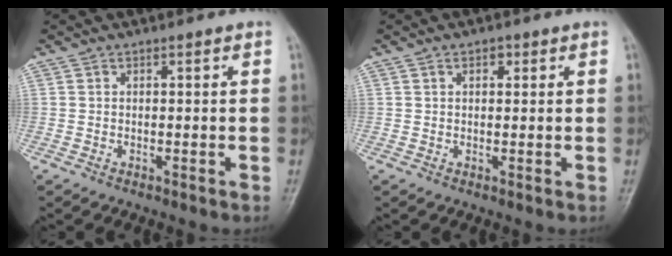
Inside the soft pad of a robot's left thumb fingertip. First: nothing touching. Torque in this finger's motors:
{"motor_torque": [0.01, 0.02, -0.37, 0.25, -0.03]}